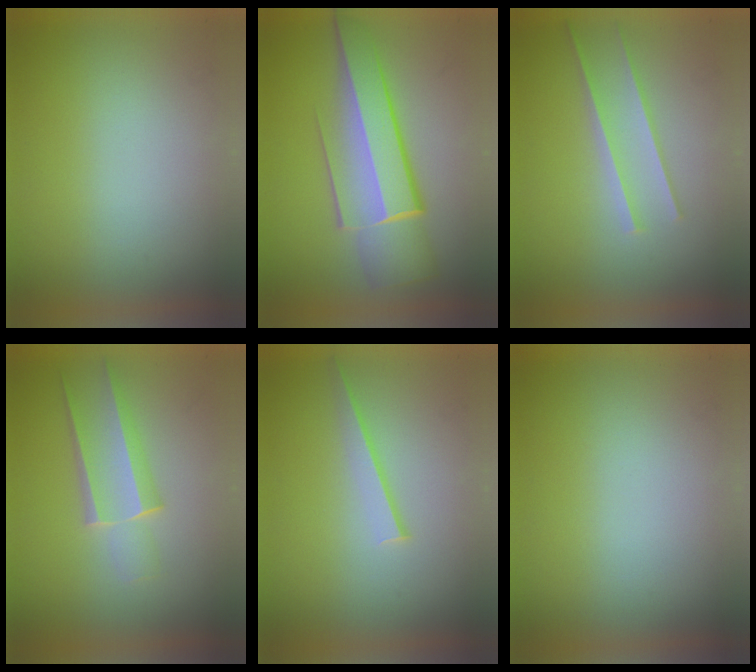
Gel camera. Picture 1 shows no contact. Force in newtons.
{"total": 6.2}
{"total": 1.5}
{"total": 2.2}
{"total": 1.1}
{"total": 0.0}